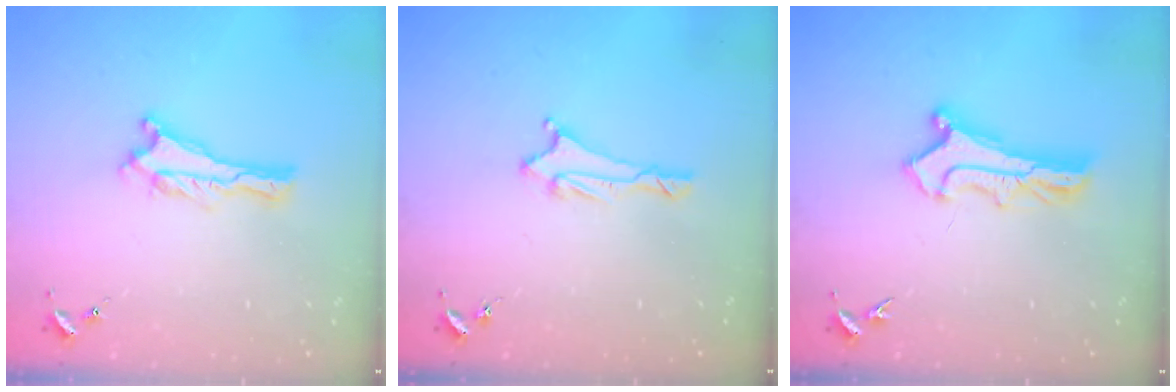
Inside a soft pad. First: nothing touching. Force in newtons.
{"total": 1.7, "press": 1.6, "slide": 0.5}
{"total": 2.9, "press": 2.9, "slide": 0.3}